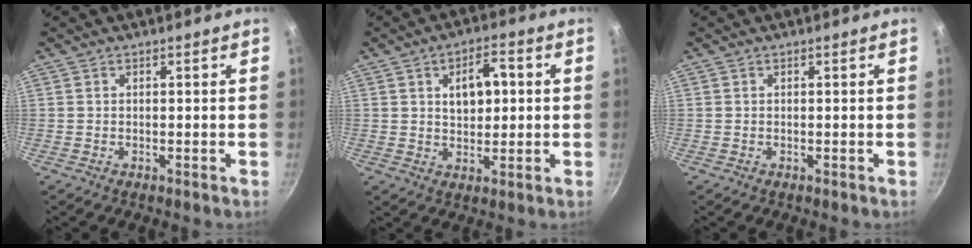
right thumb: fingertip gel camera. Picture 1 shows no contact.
{"total": 7.5, "force": [1.6, 4.3, 5.9], "torque": [-0.069, 0.003, 0.025]}
{"total": 0.0}